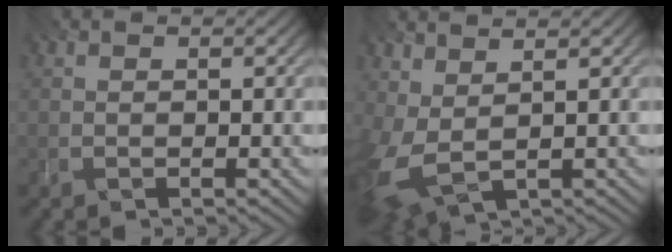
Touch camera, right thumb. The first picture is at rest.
{"total": 7.3, "force": [1.2, 4.1, 5.9], "torque": [-0.170, -0.009, 0.036]}